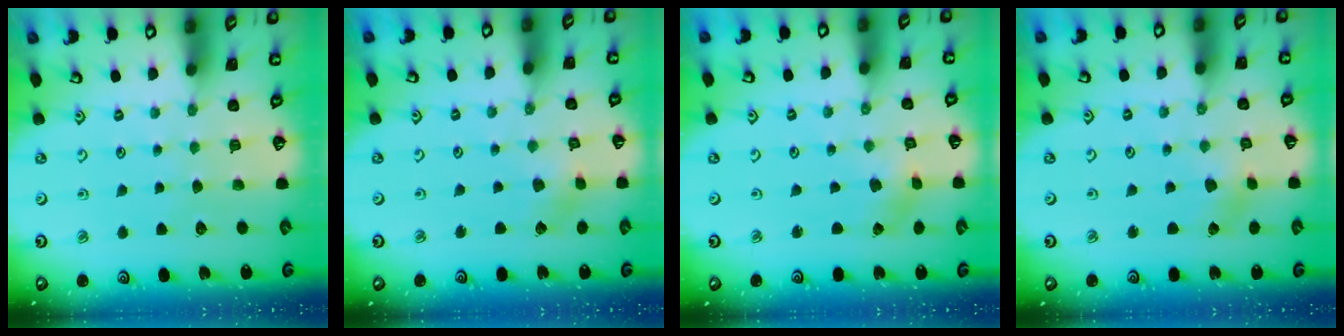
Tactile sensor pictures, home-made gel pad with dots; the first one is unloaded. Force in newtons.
{"total": 2.1, "press": 2.1, "slide": 0.0}
{"total": 0.0}
{"total": 2.5, "press": 2.4, "slide": 0.6}